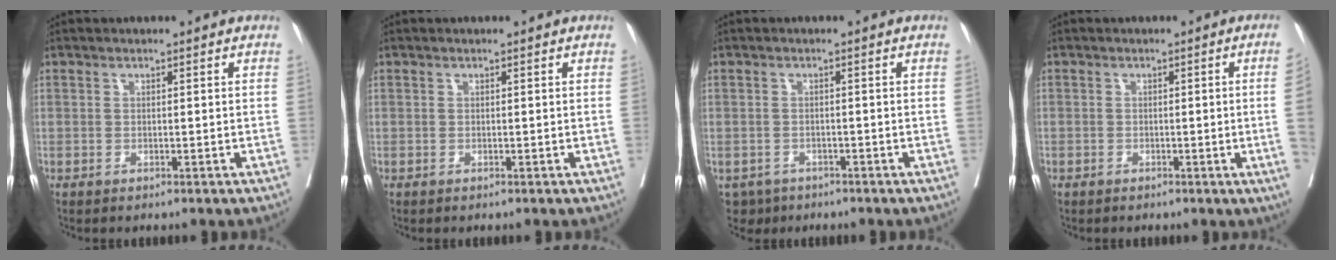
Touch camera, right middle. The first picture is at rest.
{"total": 0.0}
{"total": 4.0, "force": [-2.7, 2.9, 0.3], "torque": [0.000, 0.003, -0.042]}
{"total": 3.4, "force": [-0.6, -1.3, 3.1], "torque": [-0.035, -0.006, -0.008]}